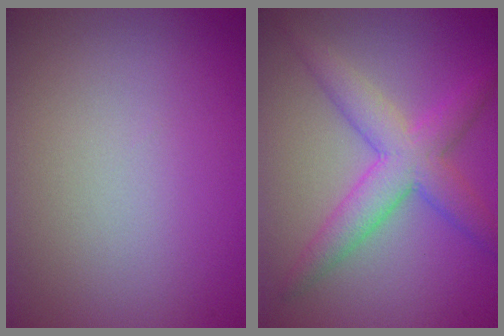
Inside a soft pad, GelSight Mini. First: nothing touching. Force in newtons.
{"total": 5.0, "press": 5.0, "slide": 0.2}